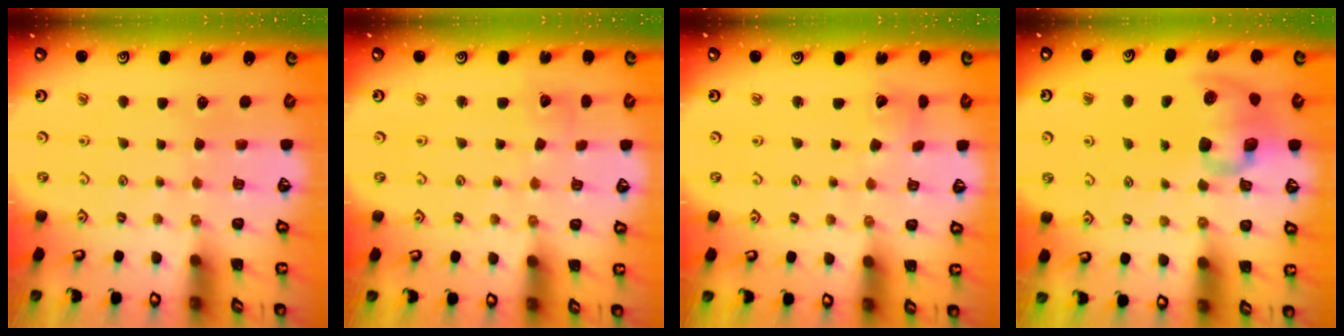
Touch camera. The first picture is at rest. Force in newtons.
{"total": 2.9, "press": 2.9, "slide": 0.3}
{"total": 2.6, "press": 2.6, "slide": 0.3}
{"total": 13.9, "press": 13.8, "slide": 1.9}